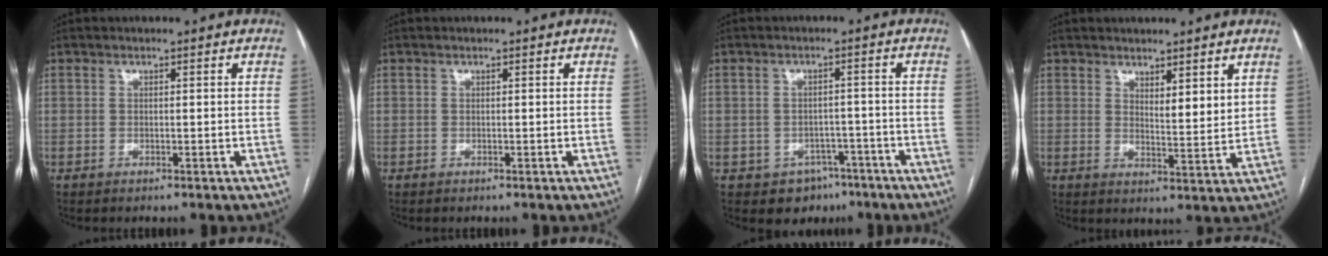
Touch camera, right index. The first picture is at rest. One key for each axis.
{"total": 0.0}
{"total": 5.9, "fx": -3.4, "fy": 4.6, "fz": 1.0, "tx": -0.001, "ty": 0.016, "tz": -0.038}
{"total": 4.3, "fx": 2.9, "fy": 0.9, "fz": 3.0, "tx": -0.050, "ty": -0.017, "tz": 0.053}